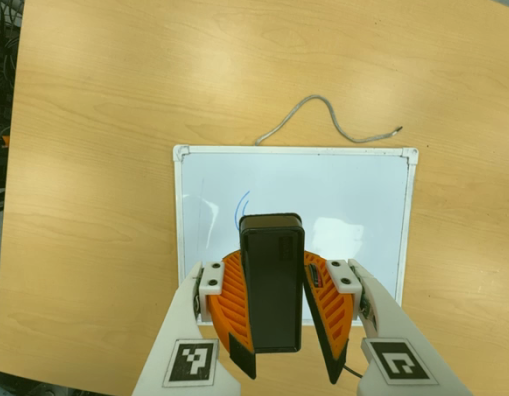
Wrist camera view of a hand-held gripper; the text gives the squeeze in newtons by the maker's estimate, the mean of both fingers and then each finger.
{"total": 9.5, "left": 9.4, "right": 9.6}